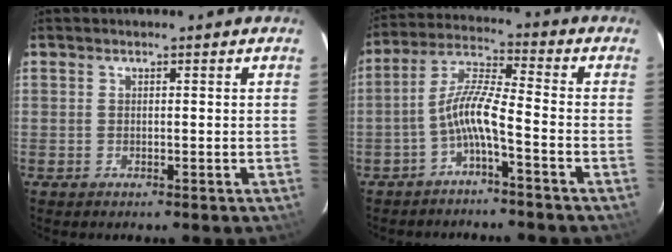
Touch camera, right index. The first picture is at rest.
{"total": 6.9, "force": [-3.3, 0.5, 6.0], "torque": [-0.141, 0.017, -0.064]}